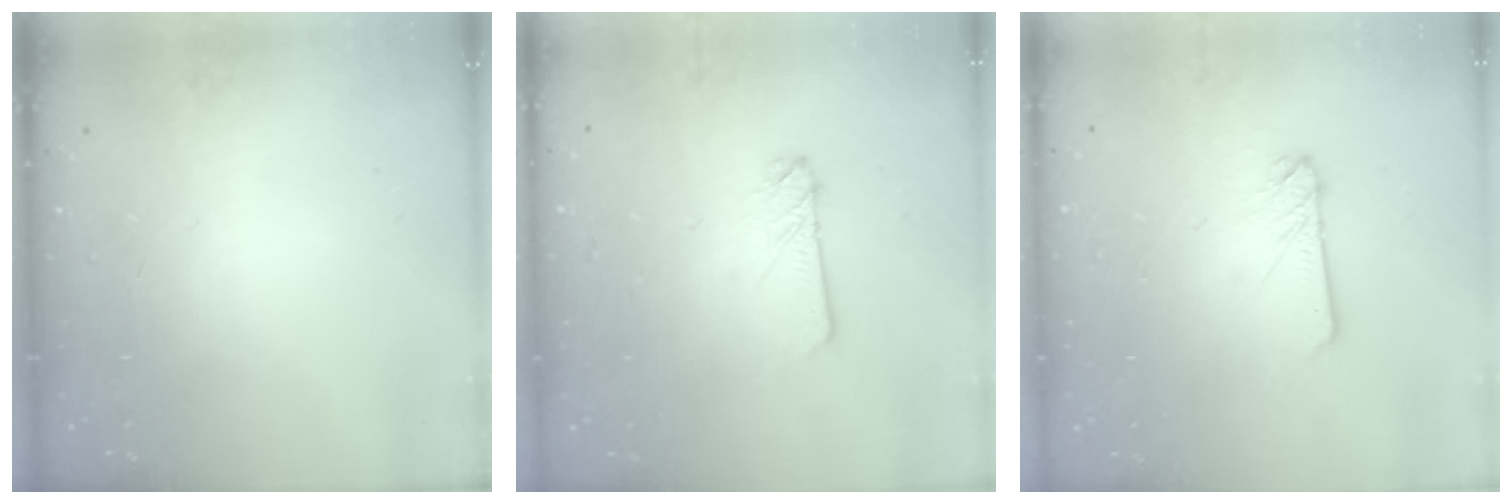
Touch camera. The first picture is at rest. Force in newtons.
{"total": 2.3, "press": 2.3, "slide": 0.3}
{"total": 3.0, "press": 3.0, "slide": 0.2}